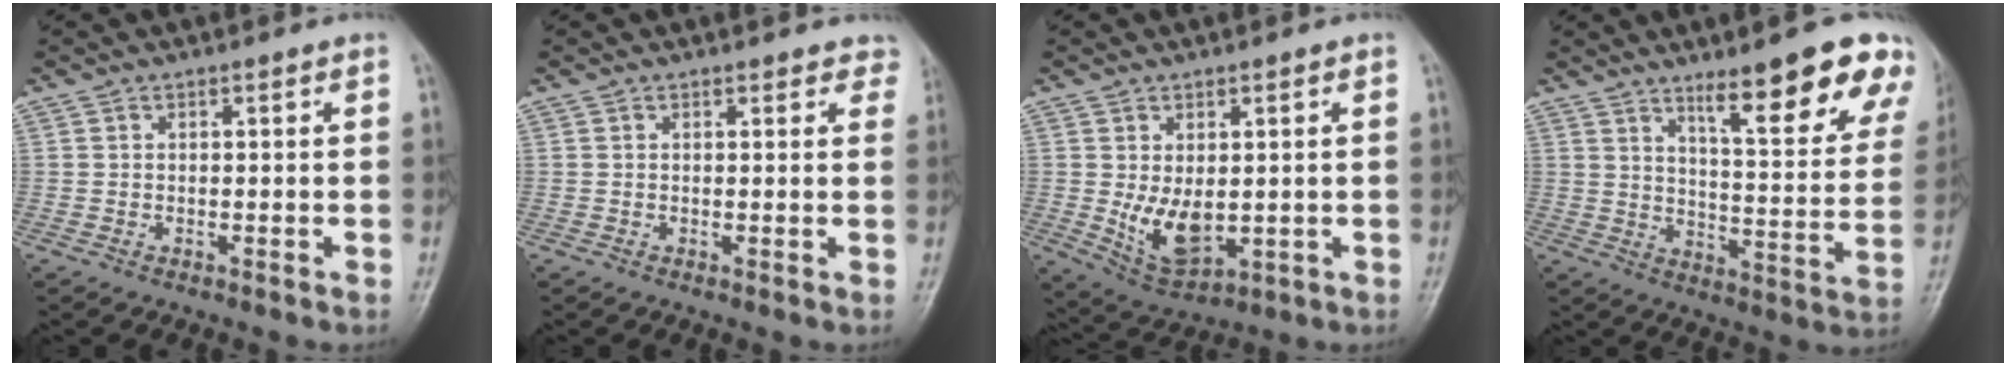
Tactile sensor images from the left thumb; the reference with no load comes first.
{"total": 2.8, "force": [2.3, 1.5, 0.7], "torque": [0.024, -0.006, 0.010]}
{"total": 8.2, "force": [-0.2, 4.8, 6.7], "torque": [-0.104, -0.013, 0.013]}
{"total": 18.3, "force": [11.8, 3.9, 13.5], "torque": [-0.136, -0.066, 0.166]}